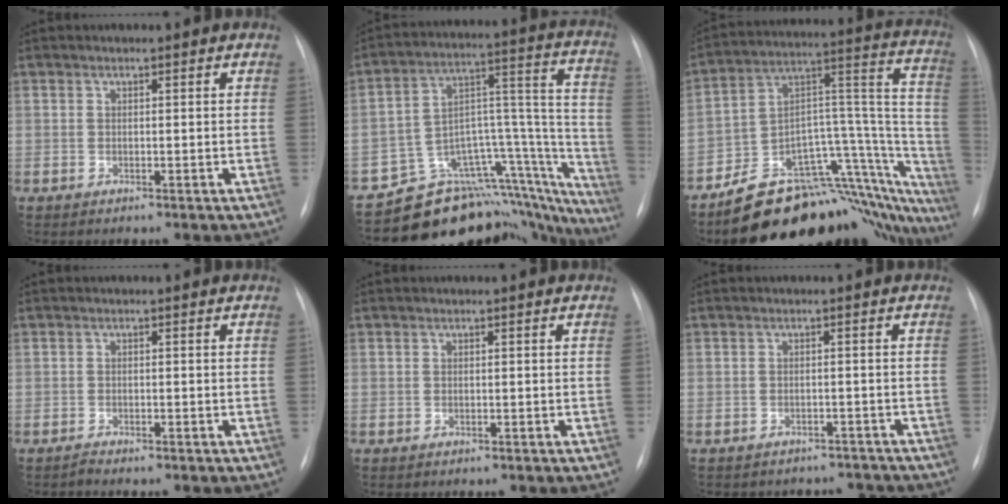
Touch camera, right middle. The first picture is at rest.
{"total": 22.8, "force": [-20.0, 8.1, 7.4], "torque": [-0.028, 0.079, -0.280]}
{"total": 25.7, "force": [-21.7, 8.2, 10.9], "torque": [-0.032, 0.073, -0.300]}
{"total": 1.2, "force": [-1.1, 0.1, 0.4], "torque": [-0.011, -0.002, -0.016]}
{"total": 0.0}
{"total": 6.6, "force": [-6.0, 2.7, -0.1], "torque": [0.005, 0.019, -0.062]}